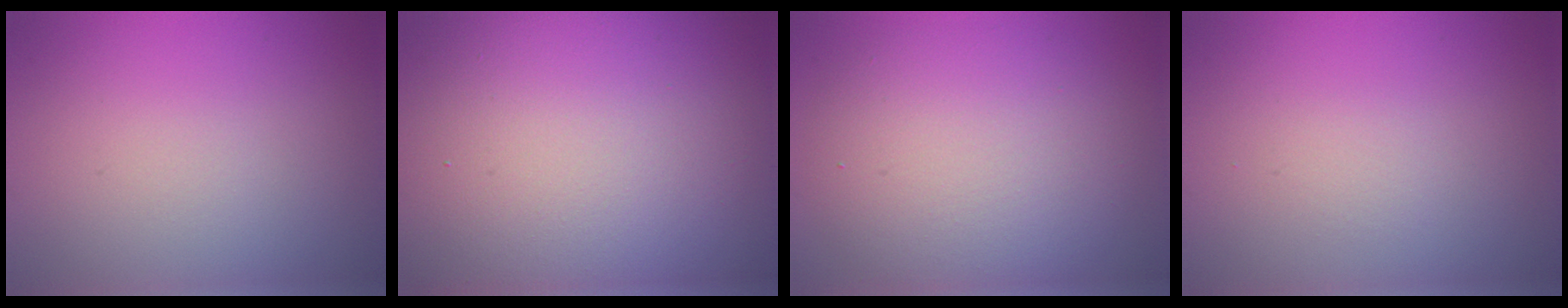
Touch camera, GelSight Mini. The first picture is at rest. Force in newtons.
{"total": 23.2, "press": 23.2, "slide": 1.1}
{"total": 7.8, "press": 7.8, "slide": 0.1}
{"total": 0.8, "press": 0.8, "slide": 0.1}